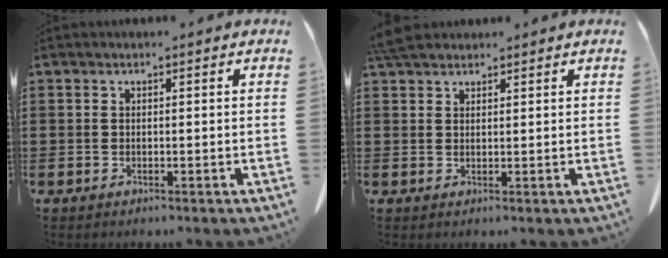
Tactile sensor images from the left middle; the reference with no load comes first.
{"total": 3.3, "force": [2.9, 0.9, 1.2], "torque": [-0.033, 0.001, 0.058]}